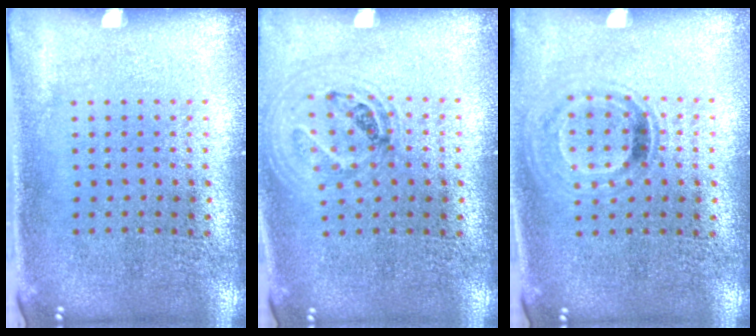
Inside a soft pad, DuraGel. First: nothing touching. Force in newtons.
{"total": 1.0, "press": 1.0, "slide": 0.2}
{"total": 0.9, "press": 0.8, "slide": 0.5}